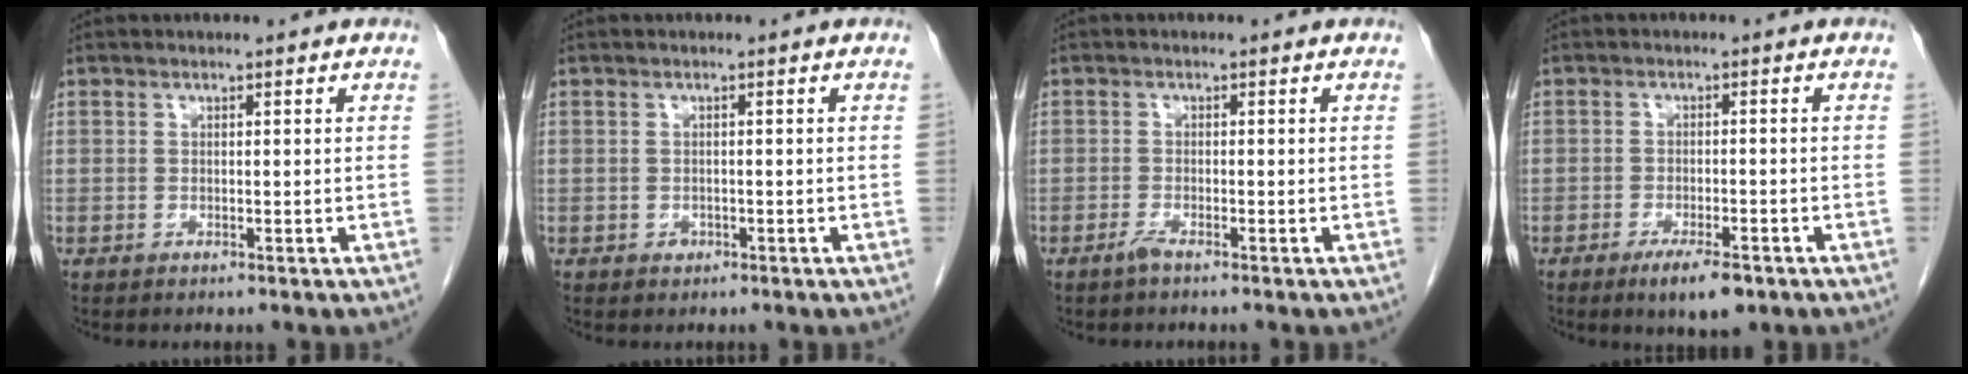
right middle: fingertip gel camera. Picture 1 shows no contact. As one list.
[{"total": 0.9, "force": [-0.4, 0.7, 0.2], "torque": [-0.003, 0.002, -0.004]}, {"total": 1.2, "force": [-1.0, 0.0, 0.7], "torque": [-0.019, -0.002, -0.021]}, {"total": 5.5, "force": [-3.4, 1.4, 4.0], "torque": [-0.071, -0.010, -0.048]}]